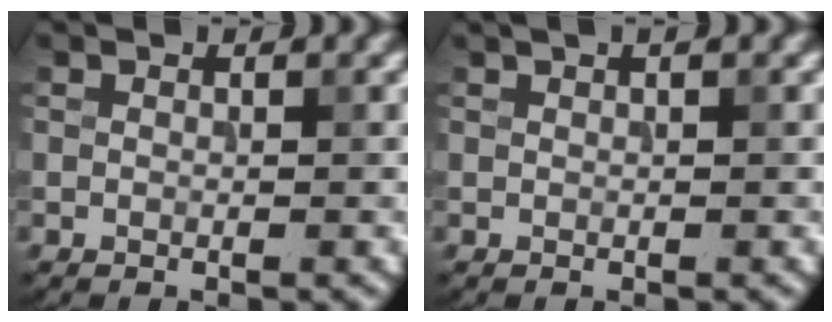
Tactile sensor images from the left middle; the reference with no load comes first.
{"total": 0.9, "force": [0.6, 0.2, 0.7], "torque": [-0.012, 0.001, 0.007]}